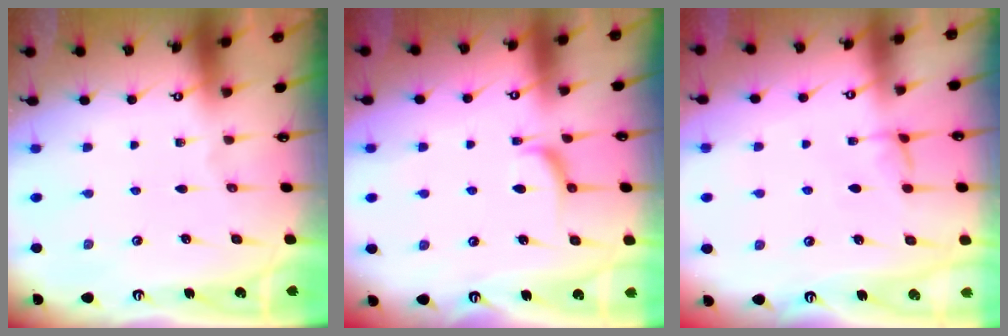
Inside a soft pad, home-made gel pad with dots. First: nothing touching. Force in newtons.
{"total": 2.7, "press": 2.6, "slide": 0.5}
{"total": 1.4, "press": 1.3, "slide": 0.4}